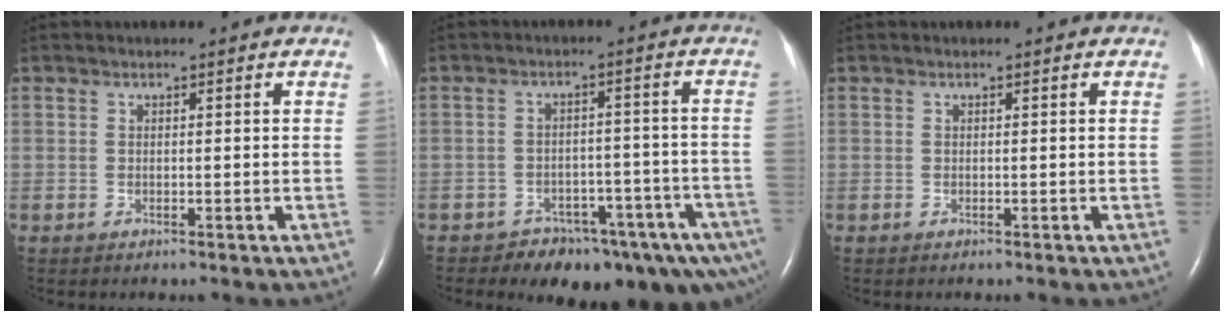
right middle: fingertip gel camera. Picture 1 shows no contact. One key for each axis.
{"total": 11.8, "fx": -8.7, "fy": 4.7, "fz": 6.5, "tx": -0.043, "ty": 0.027, "tz": -0.116}
{"total": 0.0}